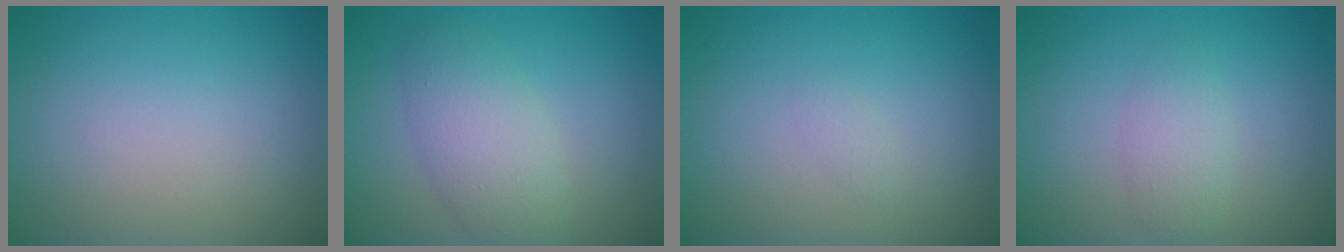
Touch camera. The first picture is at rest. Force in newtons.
{"total": 4.1, "press": 4.1, "slide": 0.1}
{"total": 0.6, "press": 0.6, "slide": 0.0}
{"total": 2.0, "press": 2.0, "slide": 0.1}